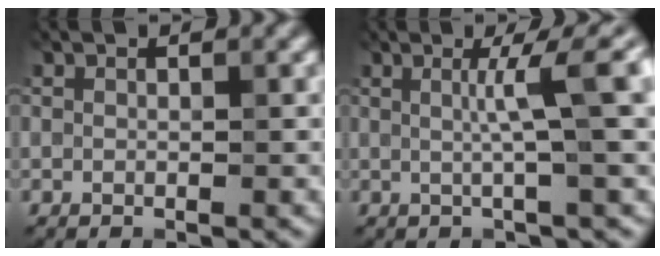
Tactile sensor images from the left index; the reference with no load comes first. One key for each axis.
{"total": 4.3, "fx": 0.7, "fy": 0.1, "fz": 4.2, "tx": -0.067, "ty": 0.013, "tz": 0.008}